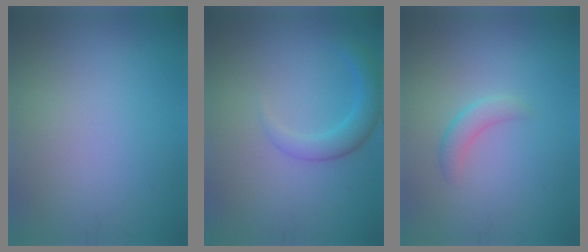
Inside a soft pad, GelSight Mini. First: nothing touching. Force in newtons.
{"total": 2.7, "press": 2.7, "slide": 0.1}
{"total": 1.8, "press": 1.8, "slide": 0.1}